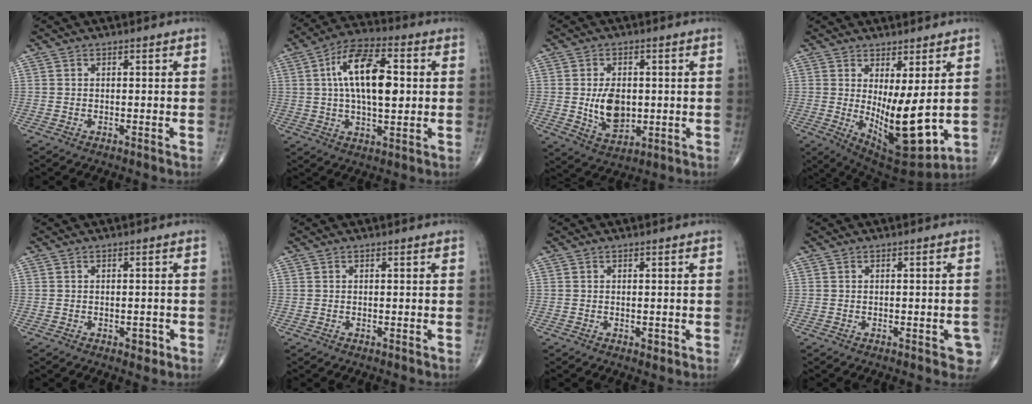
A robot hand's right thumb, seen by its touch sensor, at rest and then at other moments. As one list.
[{"total": 15.4, "force": [2.3, 7.0, 13.5], "torque": [-0.224, 0.012, 0.035]}, {"total": 8.7, "force": [-0.1, 5.5, 6.7], "torque": [-0.096, -0.012, 0.009]}, {"total": 13.2, "force": [0.3, 4.5, 12.4], "torque": [-0.186, -0.034, 0.024]}, {"total": 1.8, "force": [-0.8, 1.1, 1.2], "torque": [-0.006, 0.003, -0.008]}, {"total": 0.0}, {"total": 1.0, "force": [-0.2, 0.7, 0.7], "torque": [-0.004, -0.001, -0.003]}, {"total": 3.2, "force": [-1.3, 1.5, 2.5], "torque": [-0.009, 0.006, -0.014]}]